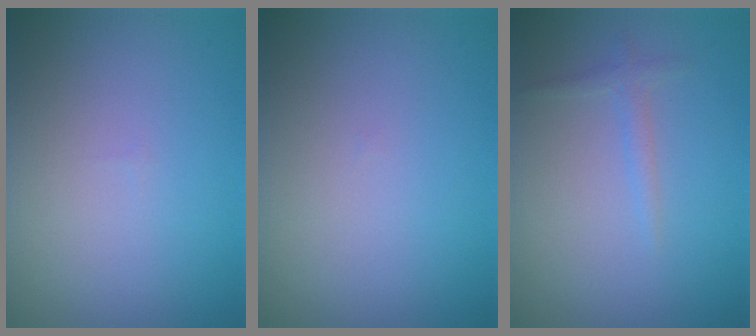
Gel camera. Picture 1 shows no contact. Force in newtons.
{"total": 0.0}
{"total": 1.1, "press": 1.1, "slide": 0.1}